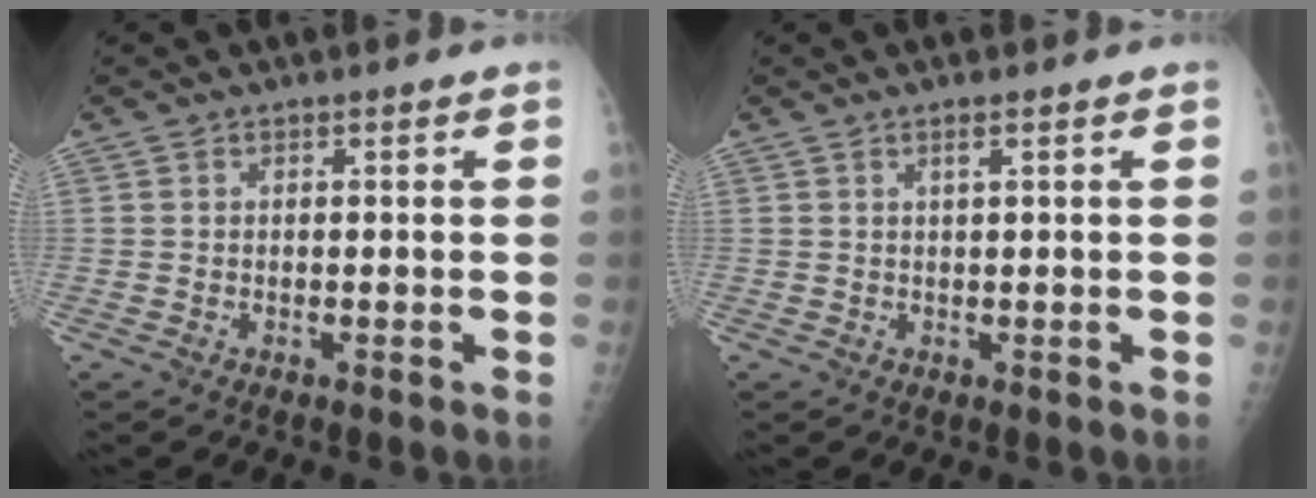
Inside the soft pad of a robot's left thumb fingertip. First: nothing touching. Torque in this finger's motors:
{"motor_torque": [-0.21, -0.09, -0.24, -0.28, 0.04]}